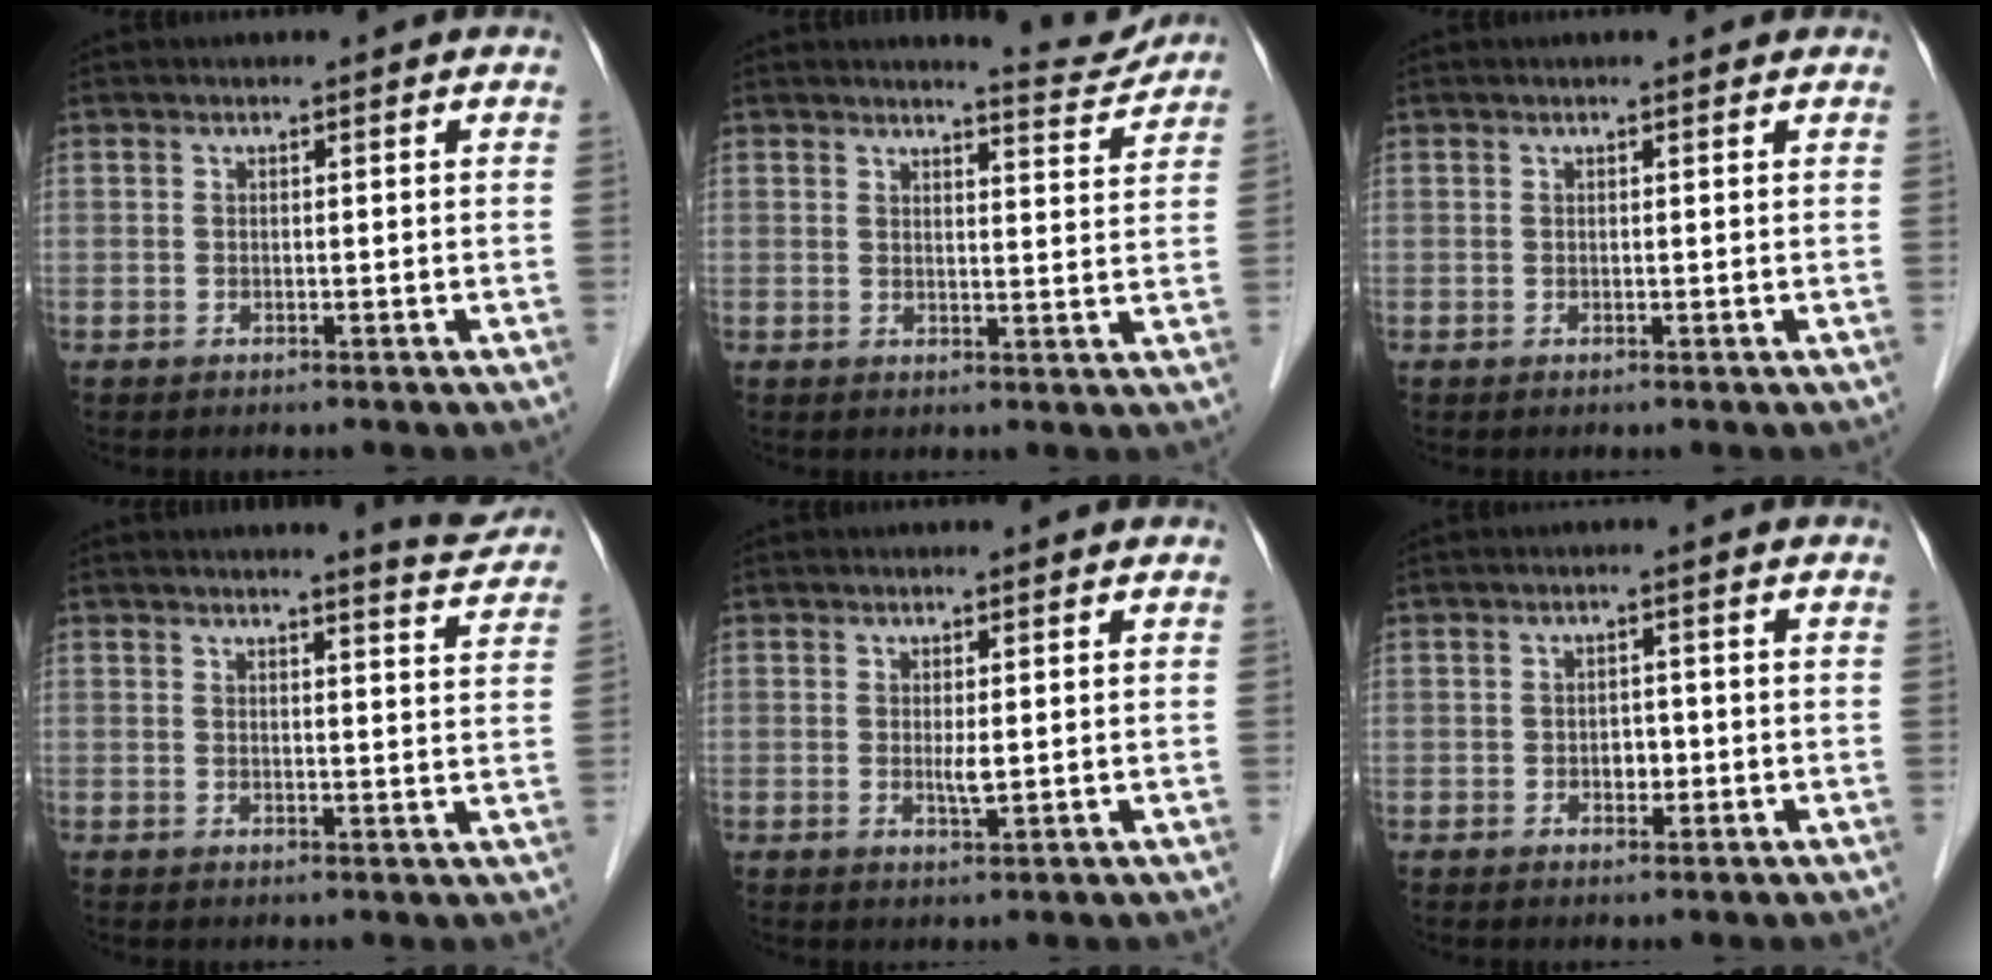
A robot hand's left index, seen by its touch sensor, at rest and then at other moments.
{"total": 4.7, "force": [4.6, -0.1, 0.2], "torque": [-0.014, -0.026, 0.053]}
{"total": 1.0, "force": [0.8, 0.1, 0.5], "torque": [-0.009, 0.006, 0.011]}
{"total": 5.3, "force": [5.2, -0.1, 0.9], "torque": [-0.018, -0.026, 0.049]}
{"total": 1.6, "force": [0.1, 0.2, 1.6], "torque": [-0.033, -0.005, 0.005]}
{"total": 1.9, "force": [-0.6, 1.3, 1.2], "torque": [-0.016, 0.004, -0.006]}